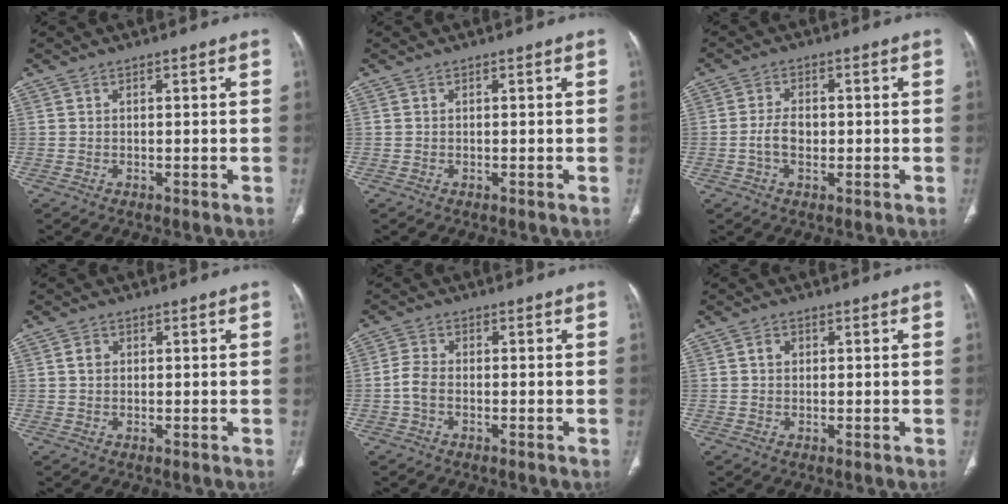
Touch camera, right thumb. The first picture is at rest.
{"total": 0.0}
{"total": 4.3, "force": [-0.7, 2.7, 3.3], "torque": [-0.063, 0.010, -0.016]}
{"total": 1.8, "force": [0.3, 1.5, 0.9], "torque": [-0.008, 0.003, 0.004]}
{"total": 3.1, "force": [-0.9, 1.9, 2.2], "torque": [-0.049, 0.011, -0.025]}
{"total": 1.8, "force": [0.3, 1.5, 0.9], "torque": [-0.006, 0.004, 0.003]}